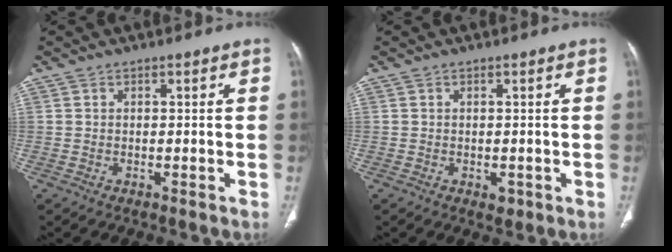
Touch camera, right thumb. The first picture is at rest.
{"total": 1.4, "force": [-0.4, 1.0, 0.9], "torque": [-0.006, -0.001, -0.001]}